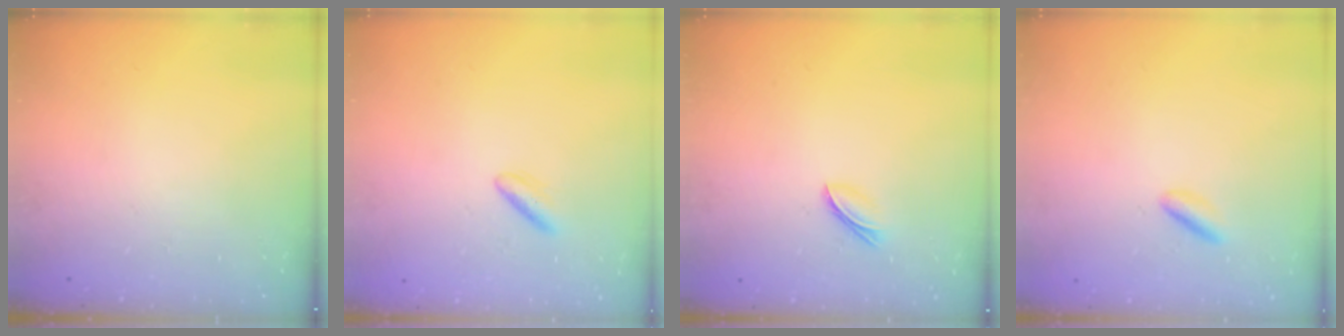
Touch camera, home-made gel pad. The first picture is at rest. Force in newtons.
{"total": 2.7, "press": 2.4, "slide": 1.2}
{"total": 3.8, "press": 3.6, "slide": 1.2}
{"total": 2.0, "press": 2.0, "slide": 0.3}